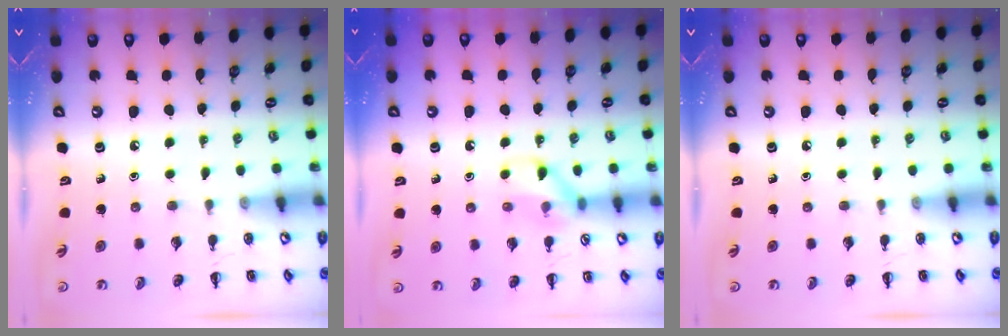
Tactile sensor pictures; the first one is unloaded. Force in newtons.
{"total": 8.3, "press": 8.3, "slide": 0.6}
{"total": 0.0}